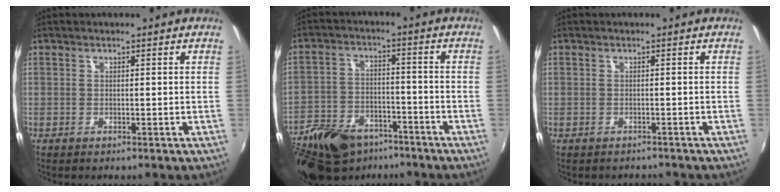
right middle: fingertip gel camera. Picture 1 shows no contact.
{"total": 20.8, "force": [-14.6, 10.9, 10.0], "torque": [-0.240, -0.017, -0.235]}
{"total": 2.2, "force": [-2.1, 0.7, 0.5], "torque": [-0.013, -0.010, -0.025]}